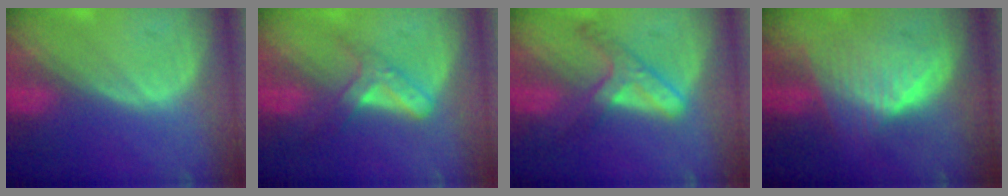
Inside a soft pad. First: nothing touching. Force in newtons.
{"total": 5.6, "press": 4.9, "slide": 2.7}
{"total": 6.2, "press": 5.6, "slide": 2.7}
{"total": 6.6, "press": 6.2, "slide": 2.3}